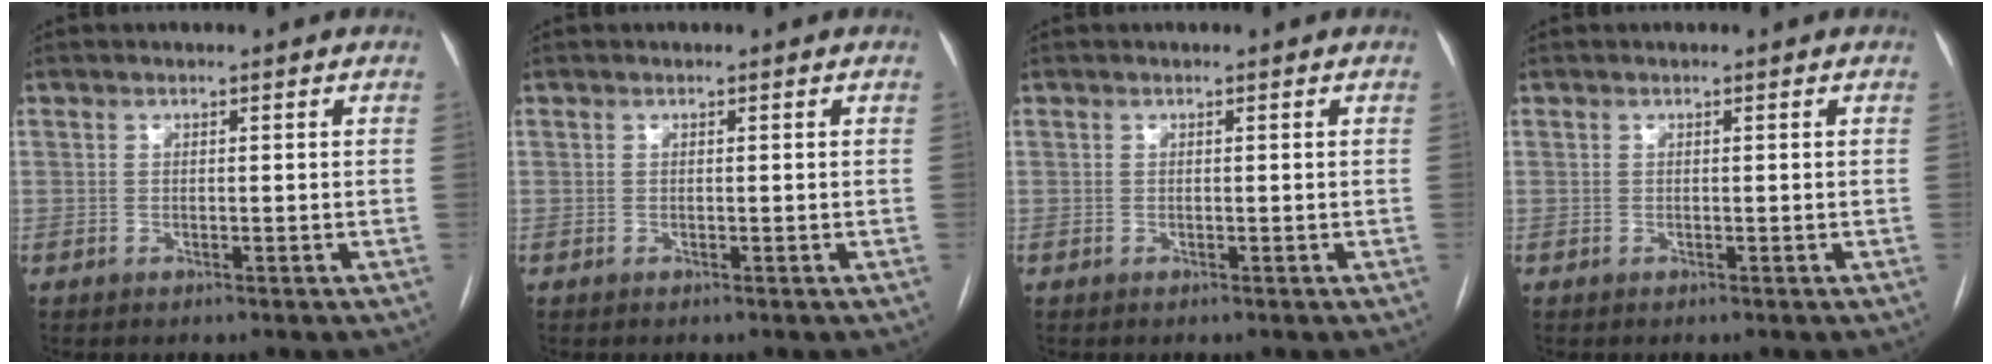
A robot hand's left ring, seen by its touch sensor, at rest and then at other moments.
{"total": 0.0}
{"total": 0.0}
{"total": 0.0}